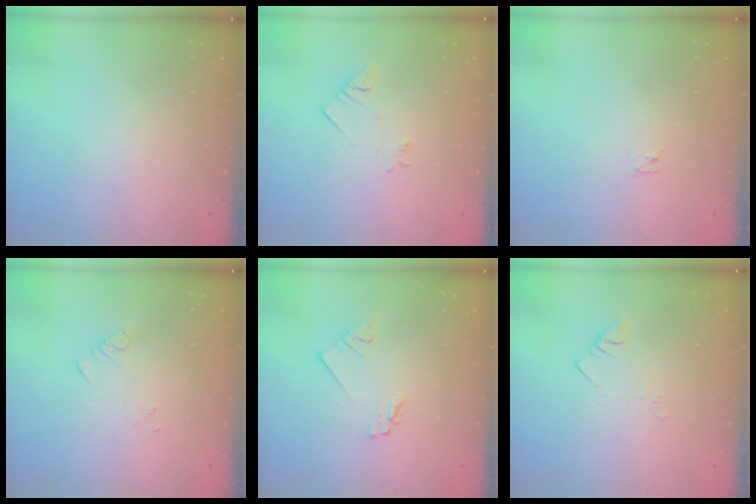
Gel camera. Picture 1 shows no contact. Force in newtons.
{"total": 2.9, "press": 2.9, "slide": 0.3}
{"total": 2.3, "press": 2.2, "slide": 0.4}
{"total": 3.0, "press": 3.0, "slide": 0.4}
{"total": 1.7, "press": 1.7, "slide": 0.0}
{"total": 3.8, "press": 3.8, "slide": 0.3}